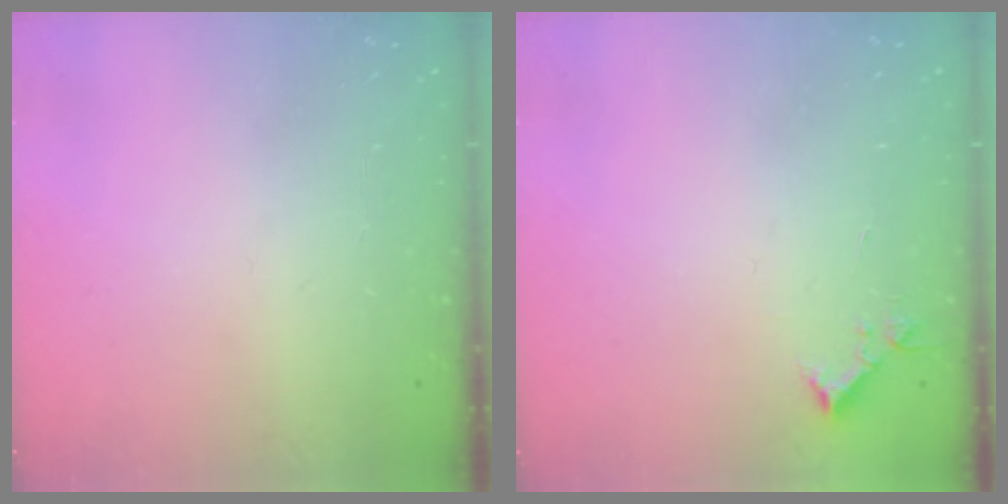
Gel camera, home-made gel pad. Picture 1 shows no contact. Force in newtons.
{"total": 3.6, "press": 3.6, "slide": 0.5}